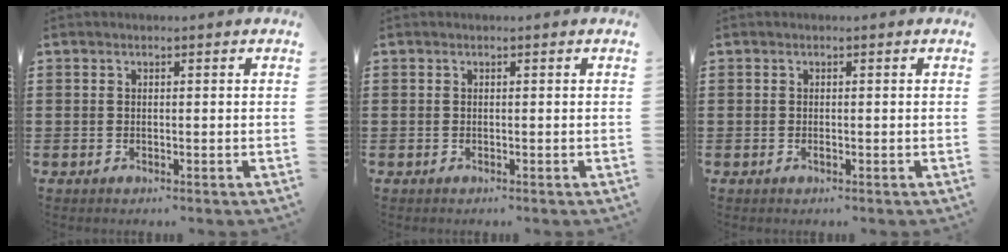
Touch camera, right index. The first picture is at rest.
{"total": 0.0}
{"total": 0.5, "force": [-0.2, 0.1, 0.5], "torque": [-0.011, -0.003, -0.003]}